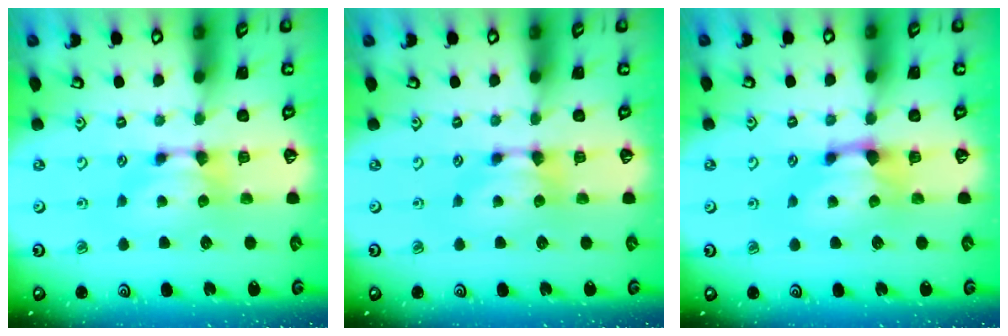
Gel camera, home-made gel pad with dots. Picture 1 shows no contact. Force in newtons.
{"total": 0.0}
{"total": 1.2, "press": 0.3, "slide": 1.2}